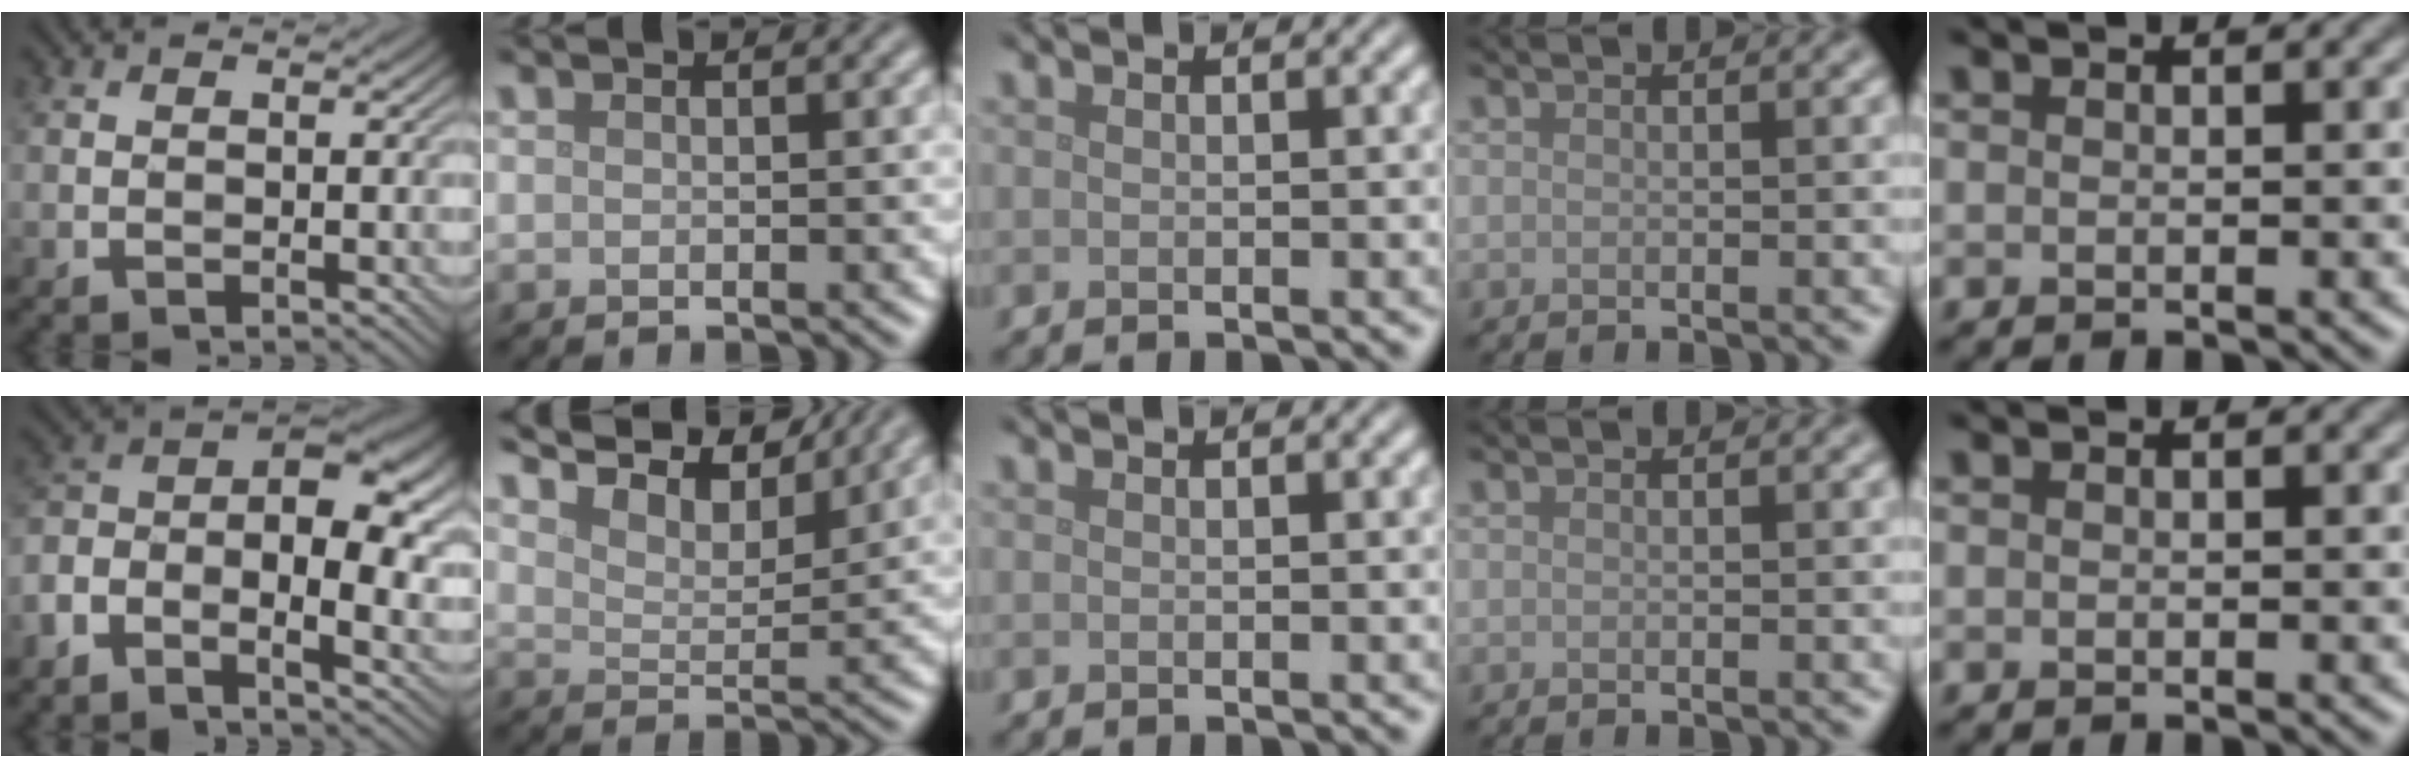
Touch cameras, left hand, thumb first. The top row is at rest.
{"thumb": {"total": 11.9, "force": [-3.0, 6.5, 9.5], "torque": [-0.170, -0.007, -0.065]}, "index": {"total": 9.2, "force": [8.2, 2.1, 3.6], "torque": [-0.071, 0.006, 0.104]}}